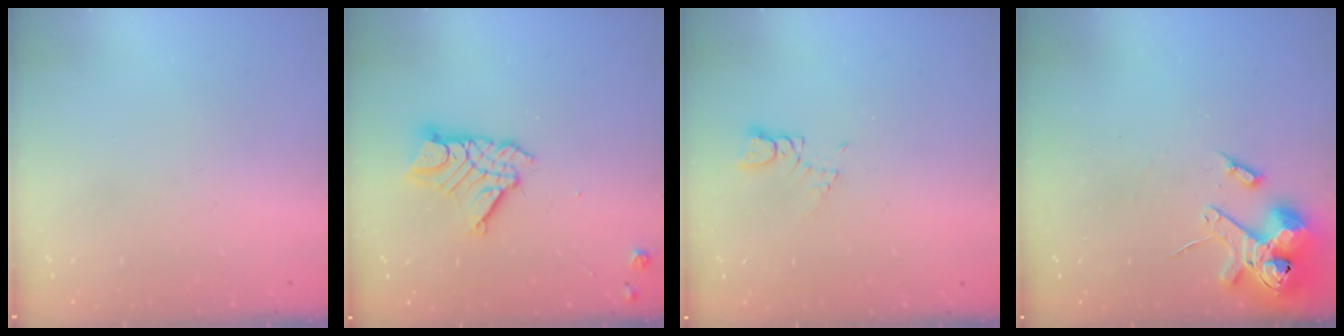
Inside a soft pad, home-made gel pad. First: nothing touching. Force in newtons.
{"total": 11.6, "press": 11.5, "slide": 0.9}
{"total": 1.3, "press": 1.3, "slide": 0.2}
{"total": 12.6, "press": 12.4, "slide": 2.1}